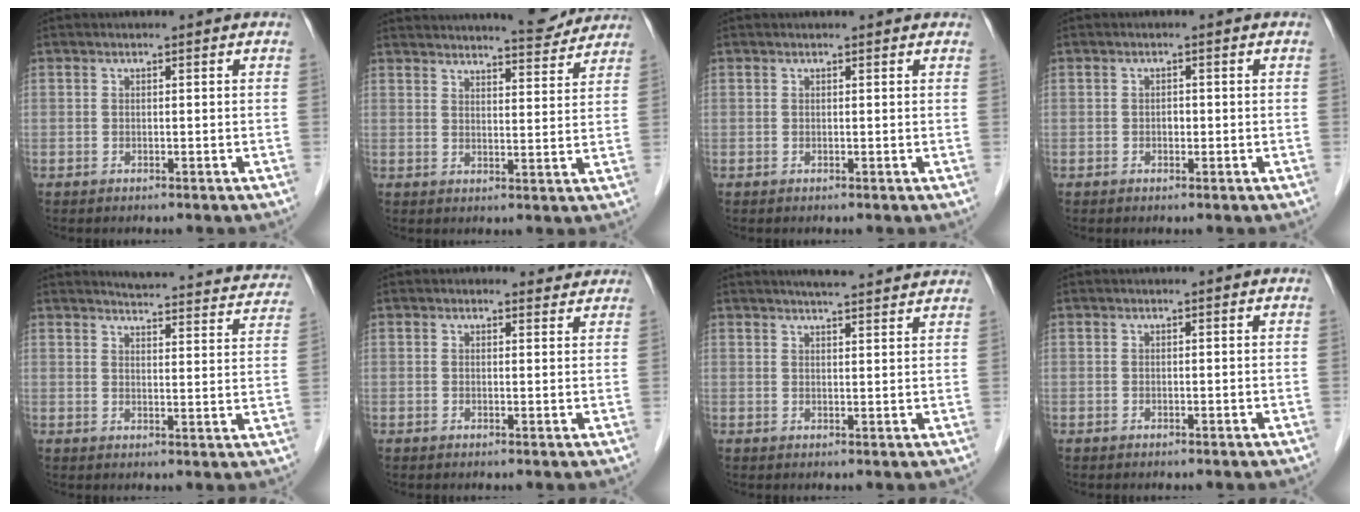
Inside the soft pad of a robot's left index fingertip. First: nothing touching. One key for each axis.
{"total": 12.4, "fx": 11.9, "fy": 2.3, "fz": 2.8, "tx": -0.022, "ty": 0.007, "tz": 0.148}
{"total": 2.2, "fx": 2.0, "fy": 0.6, "fz": 0.8, "tx": -0.013, "ty": 0.016, "tz": 0.016}
{"total": 1.0, "fx": -0.2, "fy": 0.7, "fz": 0.7, "tx": -0.011, "ty": 0.003, "tz": -0.004}
{"total": 19.1, "fx": 18.3, "fy": 2.8, "fz": 4.8, "tx": -0.048, "ty": -0.044, "tz": 0.198}
{"total": 2.1, "fx": 1.8, "fy": 1.0, "fz": 0.2, "tx": -0.005, "ty": 0.004, "tz": 0.017}
{"total": 9.1, "fx": 8.2, "fy": 0.8, "fz": 3.7, "tx": -0.051, "ty": 0.021, "tz": 0.096}
{"total": 0.0}